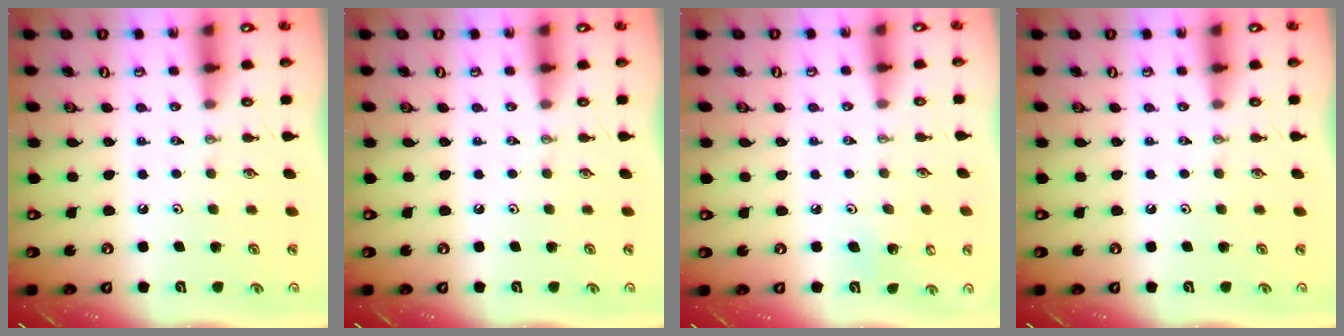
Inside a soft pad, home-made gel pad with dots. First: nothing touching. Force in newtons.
{"total": 0.0}
{"total": 3.7, "press": 3.7, "slide": 0.4}
{"total": 0.0}